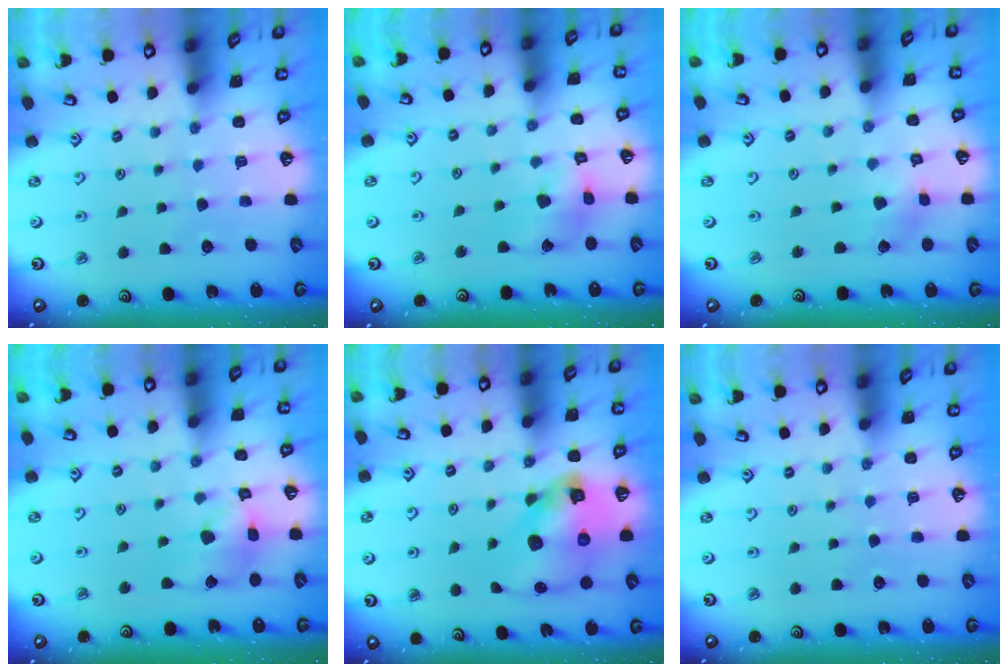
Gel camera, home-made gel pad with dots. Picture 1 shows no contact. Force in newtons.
{"total": 10.8, "press": 10.7, "slide": 1.4}
{"total": 2.6, "press": 2.6, "slide": 0.2}
{"total": 13.1, "press": 13.0, "slide": 2.0}
{"total": 14.9, "press": 14.7, "slide": 1.9}
{"total": 0.0}